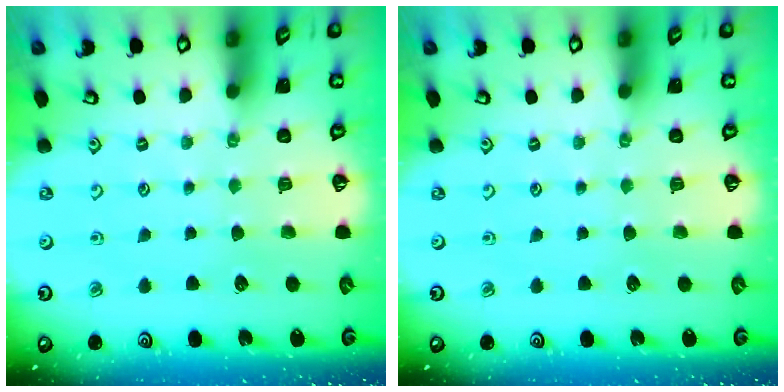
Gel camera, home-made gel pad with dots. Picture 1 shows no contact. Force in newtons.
{"total": 0.0}